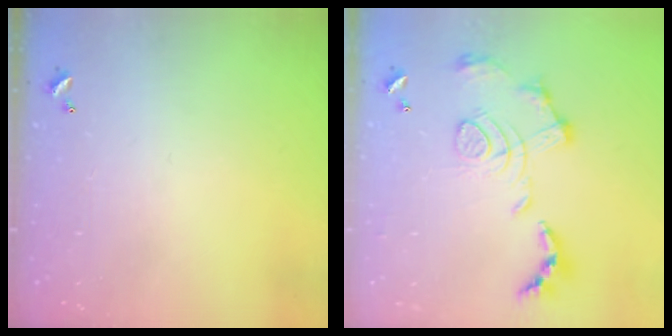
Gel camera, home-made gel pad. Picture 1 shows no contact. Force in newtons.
{"total": 1.7, "press": 1.1, "slide": 1.3}